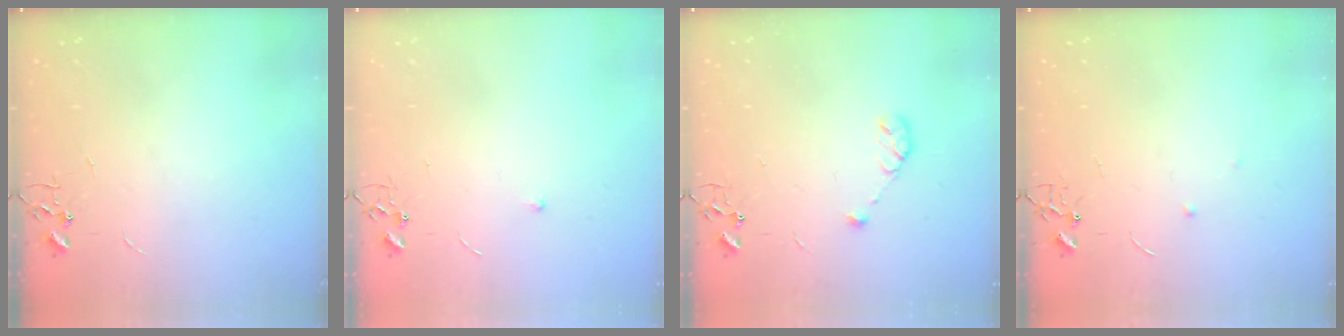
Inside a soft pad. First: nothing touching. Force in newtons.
{"total": 4.7, "press": 4.7, "slide": 0.6}
{"total": 6.3, "press": 6.1, "slide": 1.4}
{"total": 4.7, "press": 4.7, "slide": 0.5}